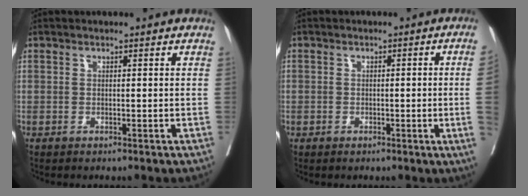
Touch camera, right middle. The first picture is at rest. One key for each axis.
{"total": 3.0, "fx": -0.4, "fy": 0.1, "fz": 3.0, "tx": -0.038, "ty": 0.005, "tz": -0.007}